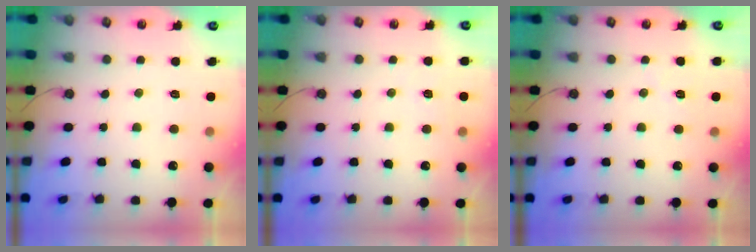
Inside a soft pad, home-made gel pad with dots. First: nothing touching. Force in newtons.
{"total": 3.3, "press": 2.1, "slide": 2.5}
{"total": 3.6, "press": 3.5, "slide": 0.9}